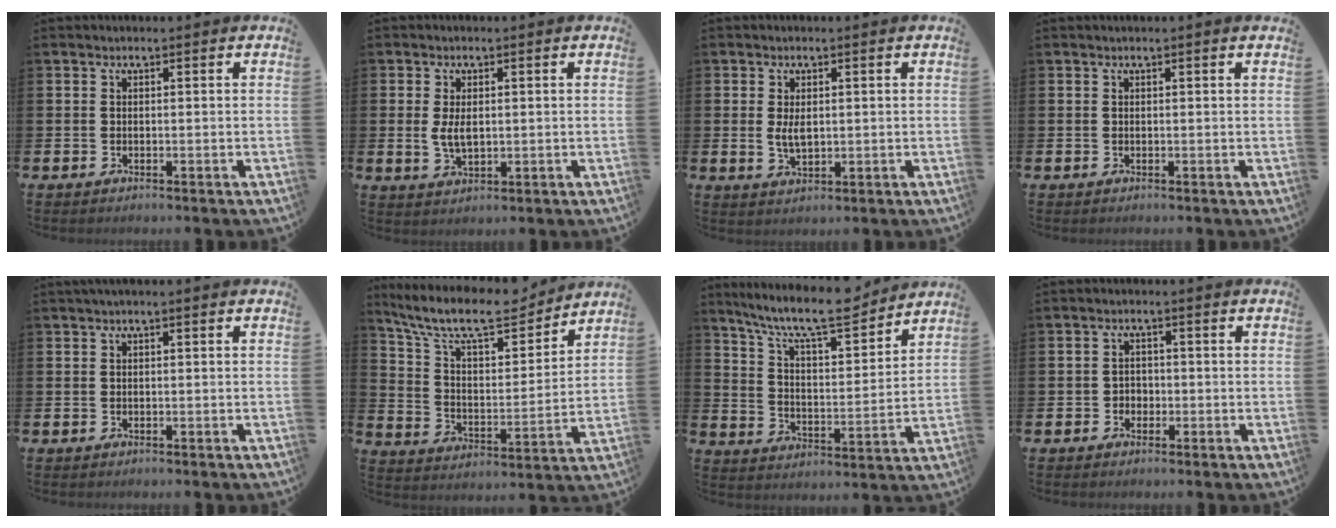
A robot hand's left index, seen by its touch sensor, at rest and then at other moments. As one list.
[{"total": 3.2, "force": [0.5, 1.8, 2.7], "torque": [-0.047, 0.003, 0.006]}, {"total": 2.9, "force": [0.5, 1.5, 2.4], "torque": [-0.040, 0.002, 0.007]}, {"total": 0.0}, {"total": 0.6, "force": [0.0, 0.0, 0.6], "torque": [-0.017, 0.005, 0.001]}, {"total": 11.9, "force": [10.4, 3.0, 4.8], "torque": [-0.125, -0.065, 0.181]}, {"total": 10.7, "force": [9.5, 1.8, 4.5], "torque": [-0.110, -0.060, 0.165]}, {"total": 1.8, "force": [-0.7, 1.6, 0.3], "torque": [-0.011, 0.005, -0.017]}]